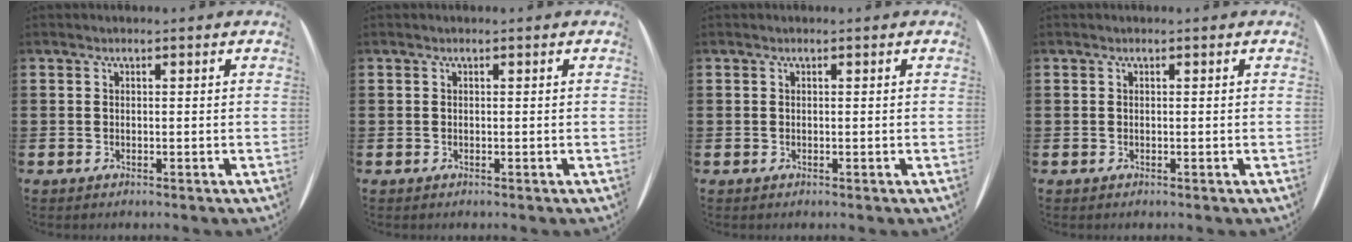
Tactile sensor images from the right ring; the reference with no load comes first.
{"total": 0.0}
{"total": 0.0}
{"total": 0.0}